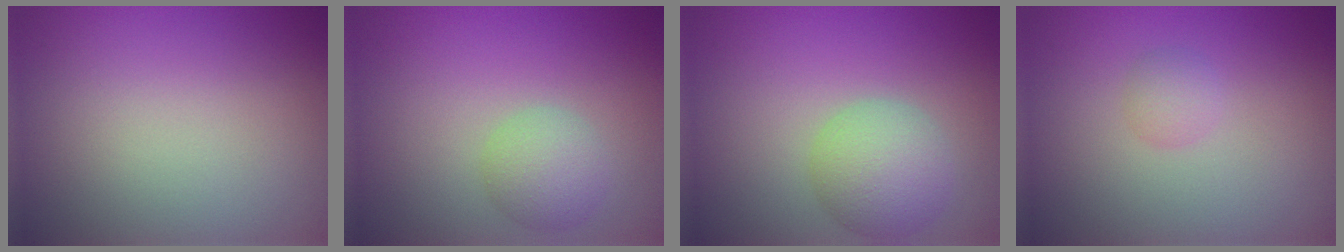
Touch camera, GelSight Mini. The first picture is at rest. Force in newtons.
{"total": 2.7, "press": 2.7, "slide": 0.2}
{"total": 4.3, "press": 4.3, "slide": 0.3}
{"total": 1.2, "press": 1.2, "slide": 0.1}